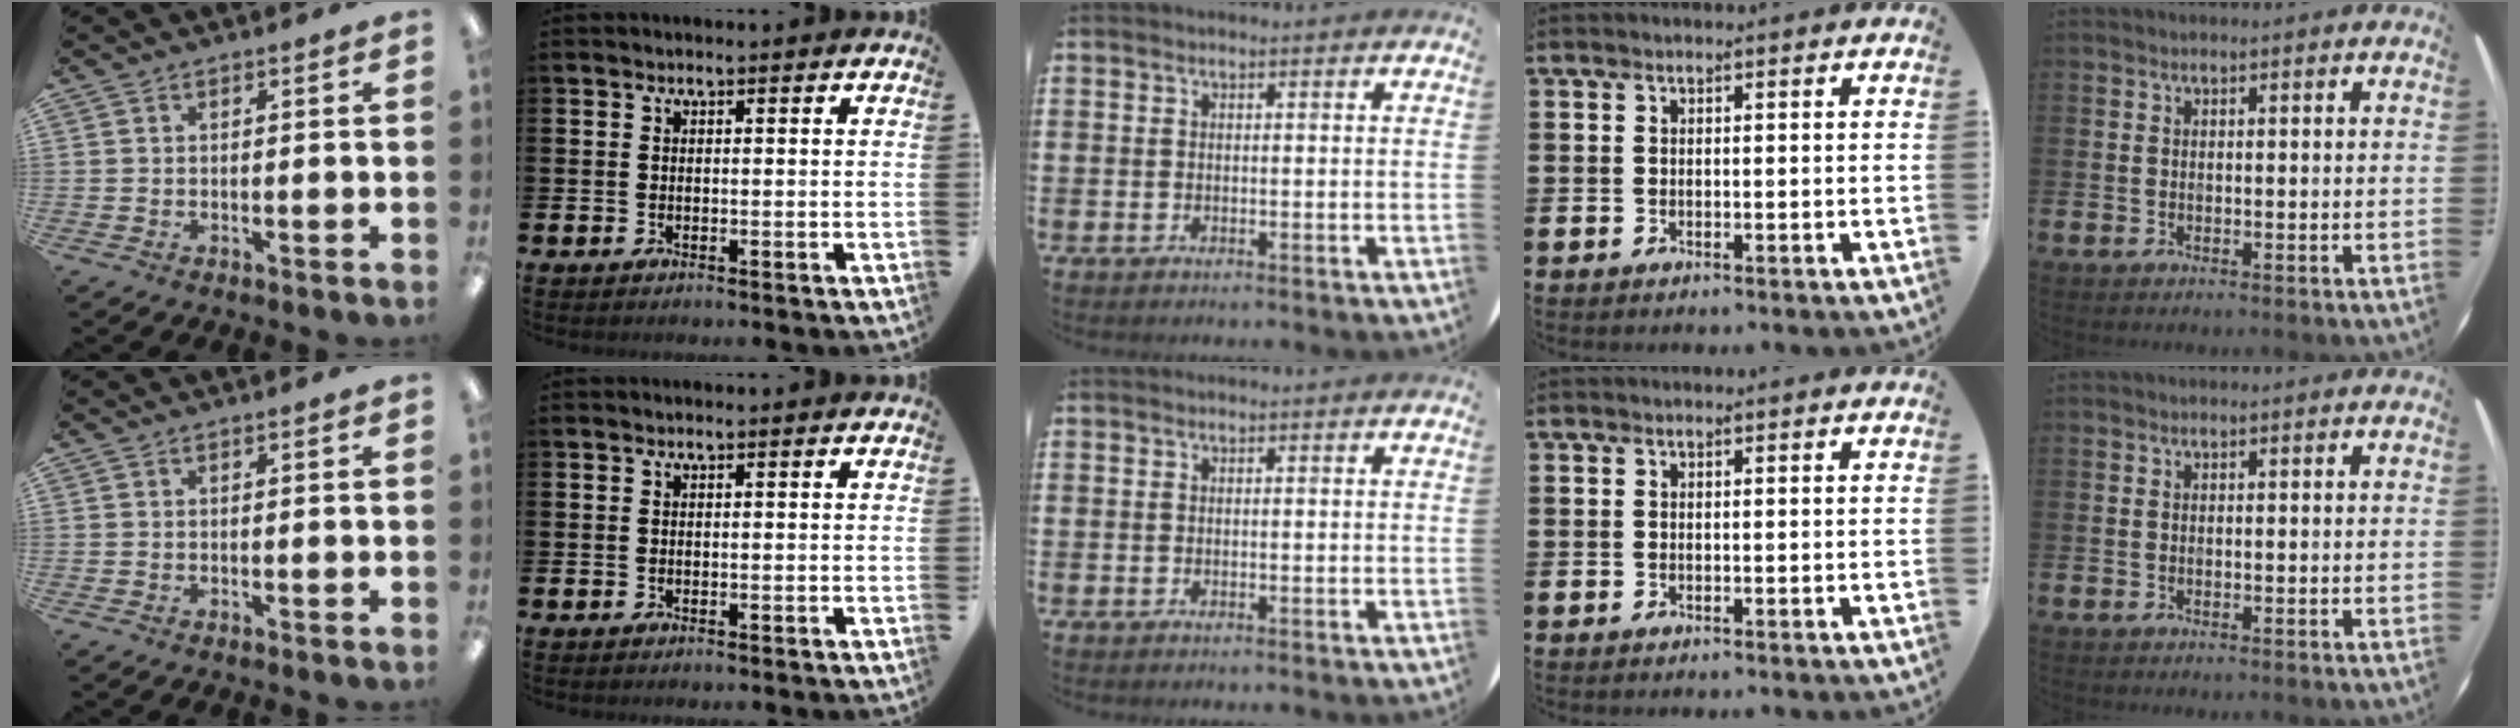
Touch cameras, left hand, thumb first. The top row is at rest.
{}